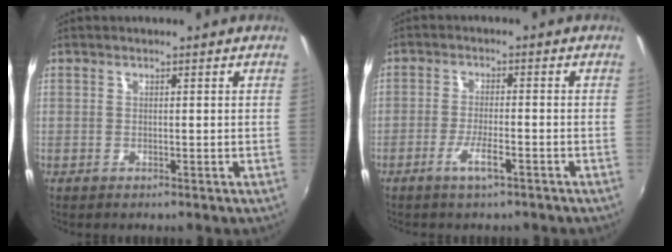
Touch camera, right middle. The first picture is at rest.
{"total": 4.2, "force": [-2.8, 0.6, 3.1], "torque": [-0.070, -0.005, -0.051]}